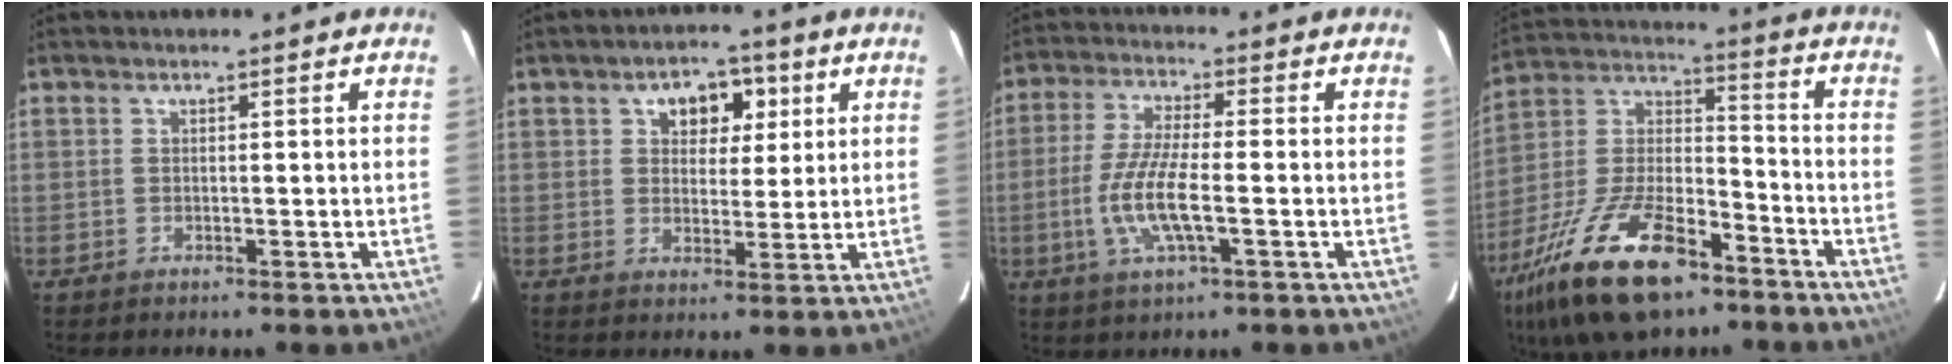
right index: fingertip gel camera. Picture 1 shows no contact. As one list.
[{"total": 6.7, "force": [2.6, 4.8, 3.9], "torque": [-0.058, 0.016, 0.040]}, {"total": 10.0, "force": [-2.4, 2.1, 9.4], "torque": [-0.195, -0.008, -0.050]}, {"total": 23.2, "force": [-14.3, 9.8, 15.5], "torque": [-0.318, -0.011, -0.251]}]